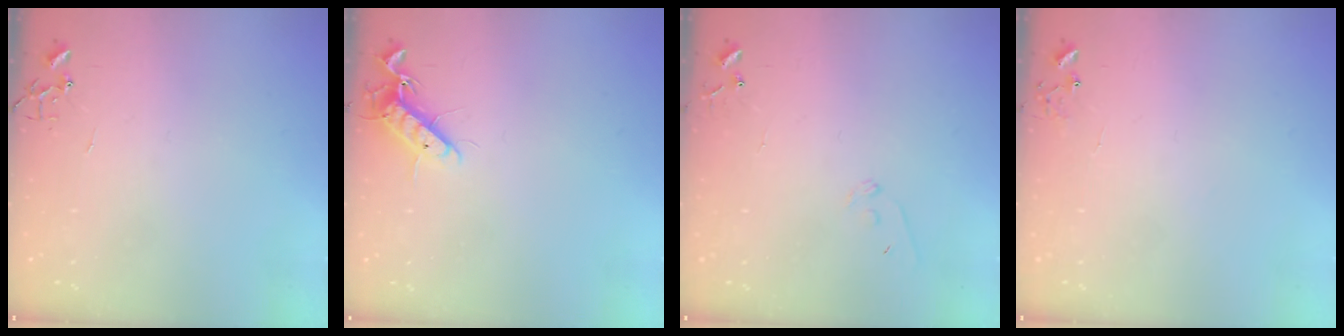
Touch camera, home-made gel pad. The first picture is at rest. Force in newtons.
{"total": 11.0, "press": 10.9, "slide": 1.9}
{"total": 6.8, "press": 6.7, "slide": 0.5}
{"total": 6.5, "press": 6.5, "slide": 0.5}